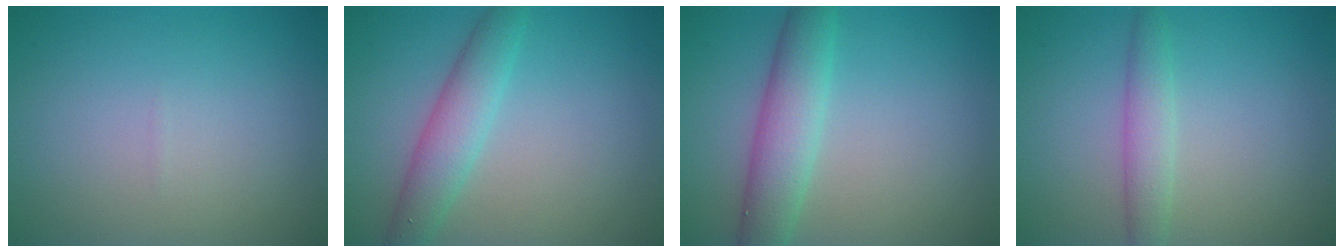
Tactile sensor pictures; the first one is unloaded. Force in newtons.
{"total": 3.7, "press": 3.7, "slide": 0.1}
{"total": 4.5, "press": 4.5, "slide": 0.0}
{"total": 2.4, "press": 2.4, "slide": 0.1}